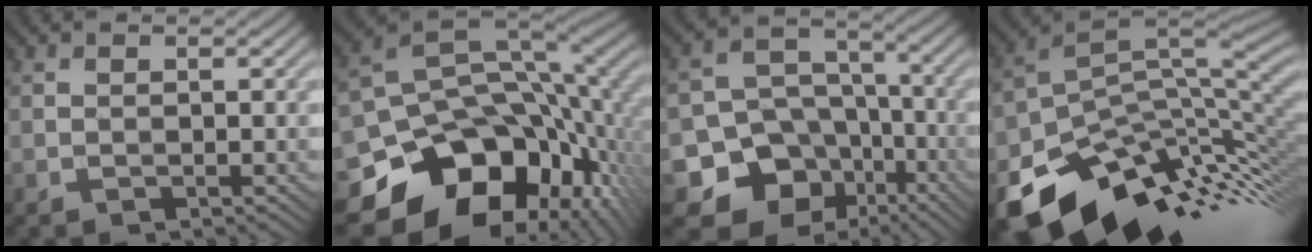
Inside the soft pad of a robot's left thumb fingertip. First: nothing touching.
{"total": 16.9, "force": [-7.0, 11.9, 9.8], "torque": [-0.189, -0.054, -0.091]}
{"total": 14.3, "force": [-7.4, 11.7, 3.7], "torque": [-0.094, -0.029, -0.139]}
{"total": 15.8, "force": [-7.9, 8.3, 10.9], "torque": [-0.200, -0.033, -0.128]}